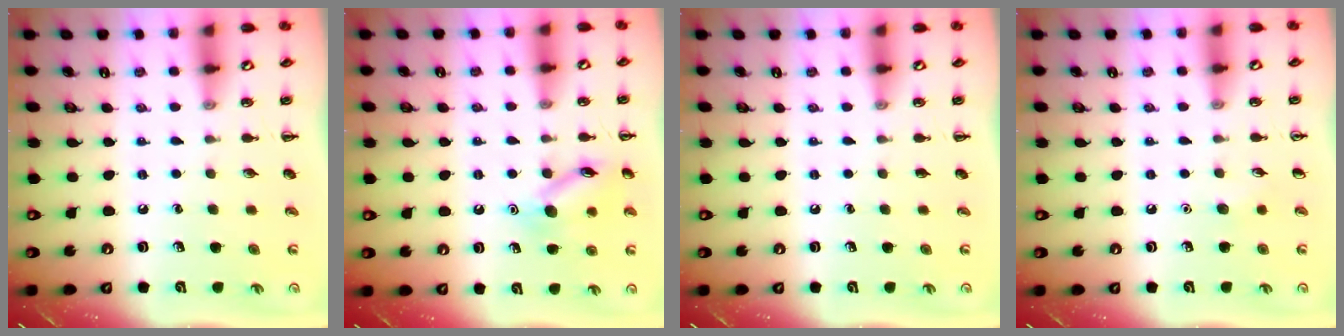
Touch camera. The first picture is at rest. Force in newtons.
{"total": 11.8, "press": 11.7, "slide": 0.6}
{"total": 0.0}
{"total": 3.4, "press": 3.3, "slide": 1.0}